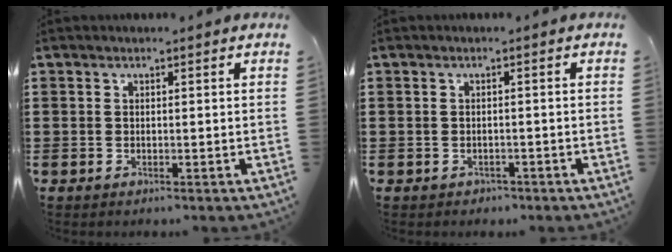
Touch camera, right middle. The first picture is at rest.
{"total": 0.8, "force": [-0.7, 0.3, -0.1], "torque": [-0.002, -0.001, -0.016]}